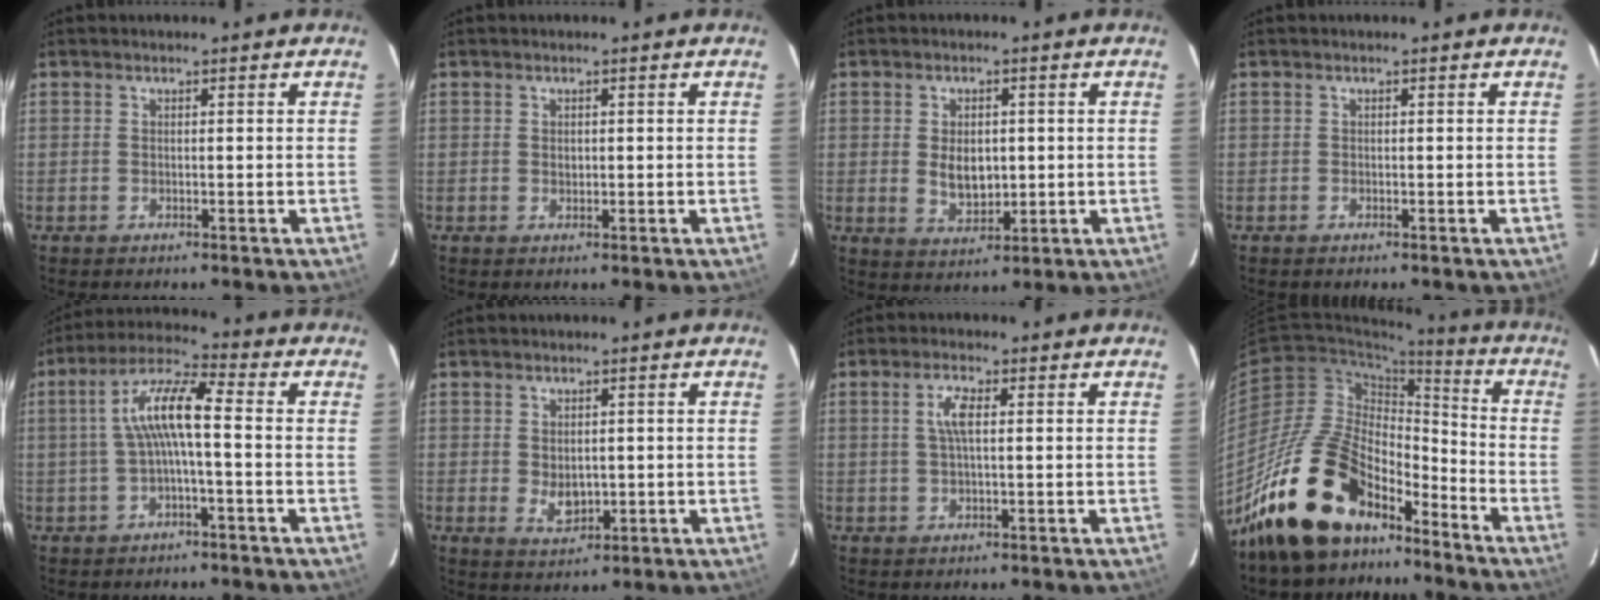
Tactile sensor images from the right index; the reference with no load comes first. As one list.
[{"total": 0.9, "force": [0.1, 0.8, 0.4], "torque": [-0.004, 0.001, 0.003]}, {"total": 5.9, "force": [0.1, 3.9, 4.5], "torque": [-0.079, -0.005, 0.010]}, {"total": 0.0}, {"total": 8.6, "force": [-0.5, 1.4, 8.5], "torque": [-0.174, 0.022, -0.010]}, {"total": 4.0, "force": [-0.1, 2.9, 2.7], "torque": [-0.045, -0.005, 0.007]}, {"total": 3.4, "force": [0.7, 0.9, 3.2], "torque": [-0.066, 0.005, 0.013]}, {"total": 20.6, "force": [-15.1, 10.0, 9.8], "torque": [-0.187, 0.017, -0.250]}]